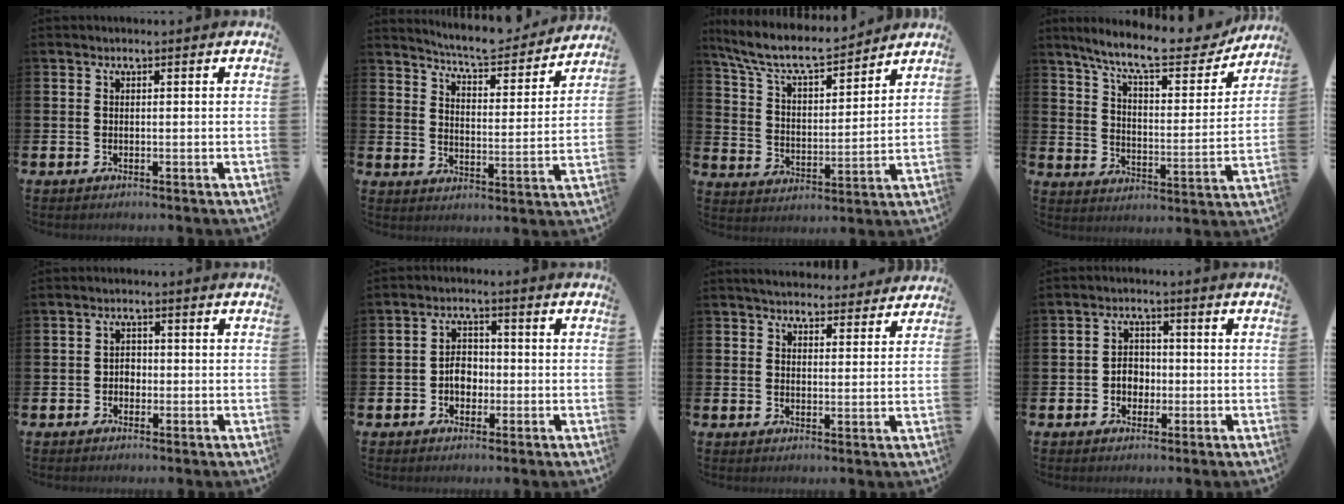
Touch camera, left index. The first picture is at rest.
{"total": 6.6, "force": [6.4, 0.4, 1.5], "torque": [-0.053, -0.046, 0.109]}
{"total": 8.7, "force": [7.9, 2.0, 3.2], "torque": [-0.102, -0.048, 0.139]}
{"total": 10.9, "force": [9.4, 2.1, 5.0], "torque": [-0.122, -0.056, 0.158]}
{"total": 1.8, "force": [-0.5, 1.5, 0.8], "torque": [-0.008, 0.002, -0.015]}
{"total": 3.4, "force": [-1.0, 2.5, 2.2], "torque": [-0.033, 0.004, -0.023]}
{"total": 4.5, "force": [4.4, 0.7, 0.3], "torque": [-0.008, -0.027, 0.078]}
{"total": 3.2, "force": [-0.8, 2.6, 1.8], "torque": [-0.020, 0.001, -0.021]}